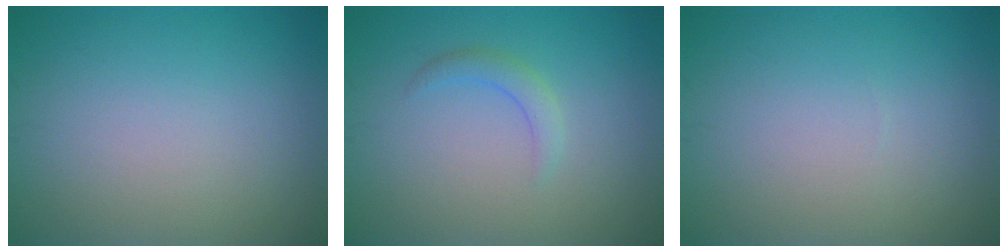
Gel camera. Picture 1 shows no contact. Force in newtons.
{"total": 1.5, "press": 1.5, "slide": 0.1}
{"total": 0.0}